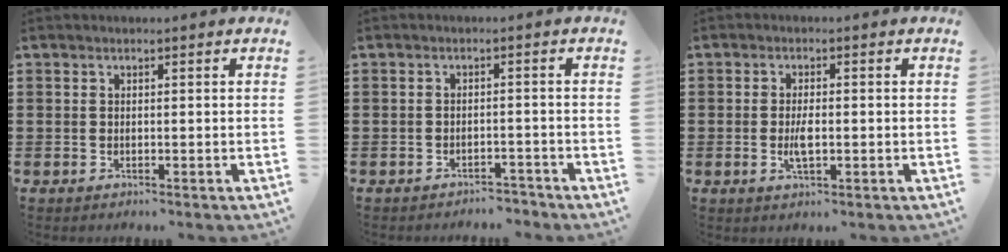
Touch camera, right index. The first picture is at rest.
{"total": 2.0, "force": [-1.9, 0.3, 0.1], "torque": [-0.010, 0.003, -0.042]}
{"total": 3.3, "force": [-0.5, 1.1, 3.0], "torque": [-0.062, -0.002, -0.012]}